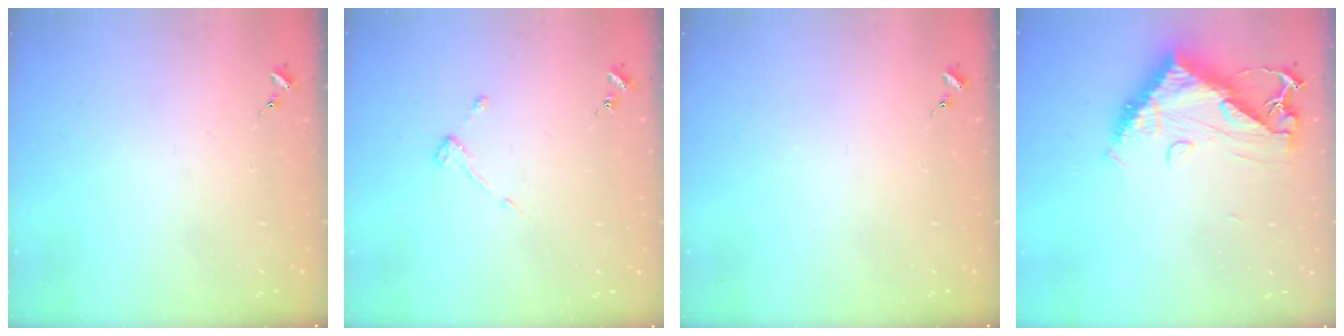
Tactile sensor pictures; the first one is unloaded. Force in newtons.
{"total": 3.0, "press": 3.0, "slide": 0.6}
{"total": 0.0}
{"total": 11.6, "press": 11.6, "slide": 1.1}